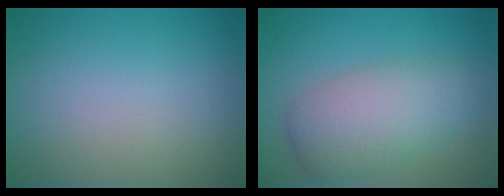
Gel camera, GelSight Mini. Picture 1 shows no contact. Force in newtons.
{"total": 5.8, "press": 5.7, "slide": 0.3}